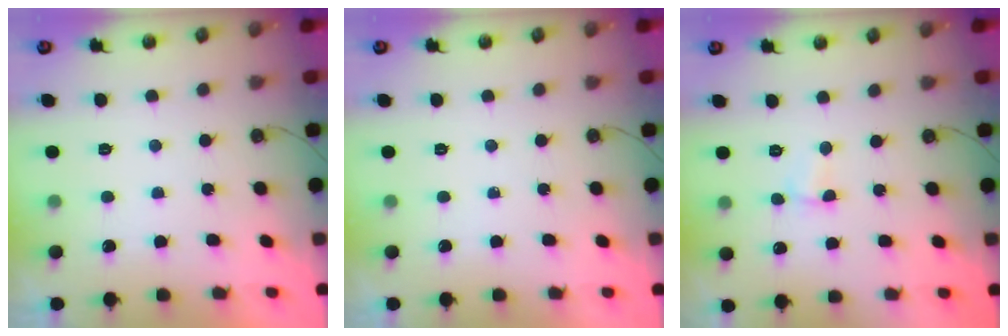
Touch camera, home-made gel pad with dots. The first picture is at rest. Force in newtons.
{"total": 0.0}
{"total": 2.3, "press": 1.9, "slide": 1.4}